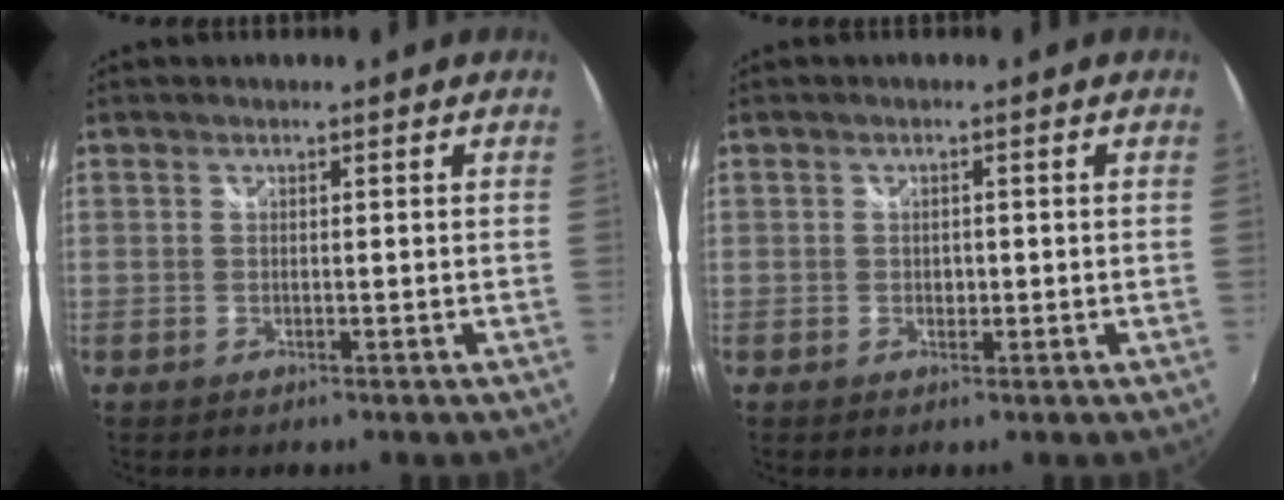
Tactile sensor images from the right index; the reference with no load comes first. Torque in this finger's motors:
{"motor_torque": [-0.29, 0.06, 0.00, -0.01]}